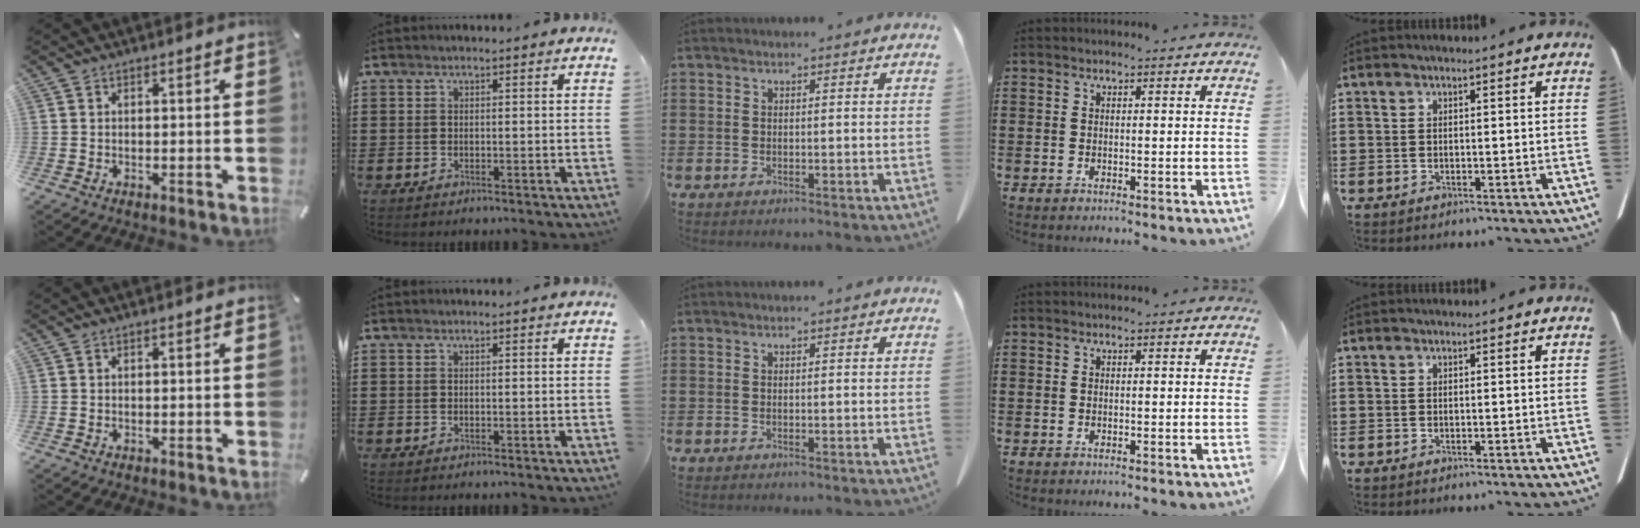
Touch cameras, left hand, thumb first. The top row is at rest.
{}